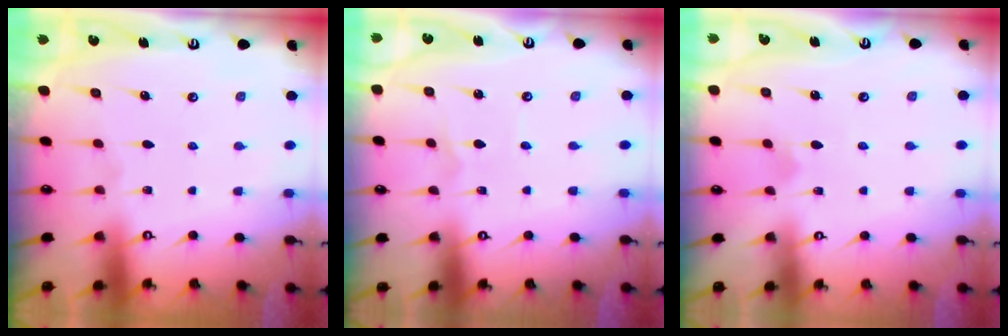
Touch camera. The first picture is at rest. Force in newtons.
{"total": 1.1, "press": 1.1, "slide": 0.0}
{"total": 2.4, "press": 2.4, "slide": 0.1}